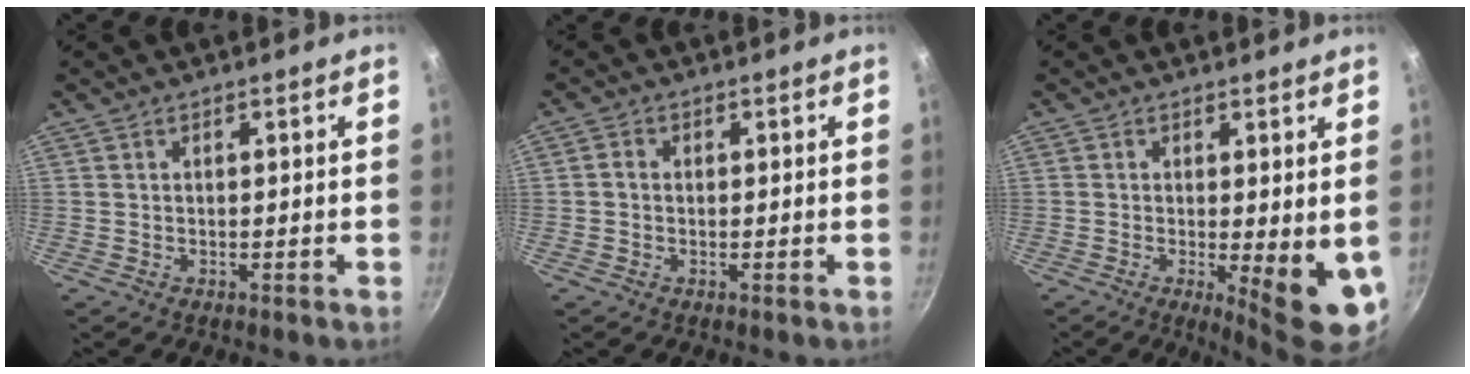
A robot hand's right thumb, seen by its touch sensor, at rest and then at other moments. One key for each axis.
{"total": 1.5, "fx": -0.2, "fy": 1.3, "fz": 0.7, "tx": -0.015, "ty": 0.008, "tz": -0.006}
{"total": 8.5, "fx": -1.1, "fy": 2.3, "fz": 8.1, "tx": -0.098, "ty": -0.013, "tz": -0.007}